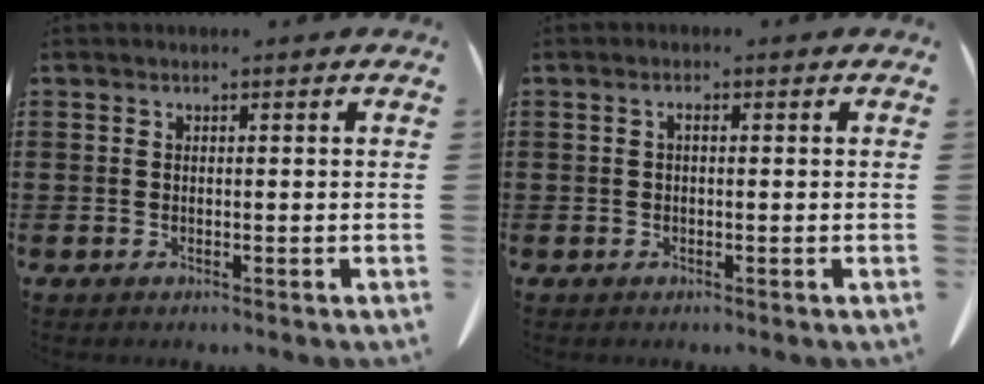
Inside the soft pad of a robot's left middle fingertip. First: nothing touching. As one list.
[{"total": 1.1, "force": [-0.1, 0.3, 1.0], "torque": [-0.021, 0.000, -0.001]}]